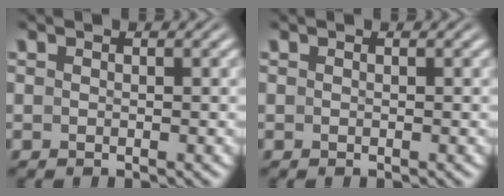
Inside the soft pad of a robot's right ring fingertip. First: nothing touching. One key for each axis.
{"total": 0.0}